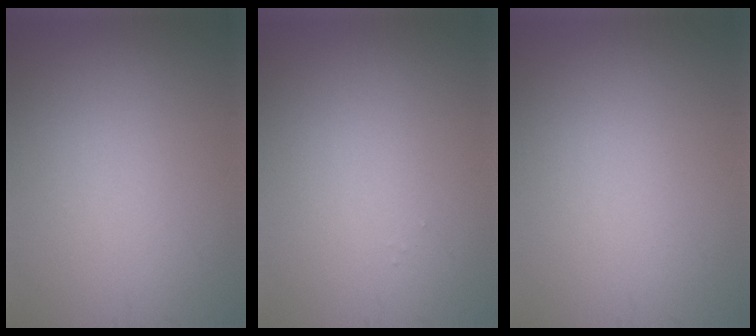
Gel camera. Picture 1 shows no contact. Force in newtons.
{"total": 0.0}
{"total": 0.0}